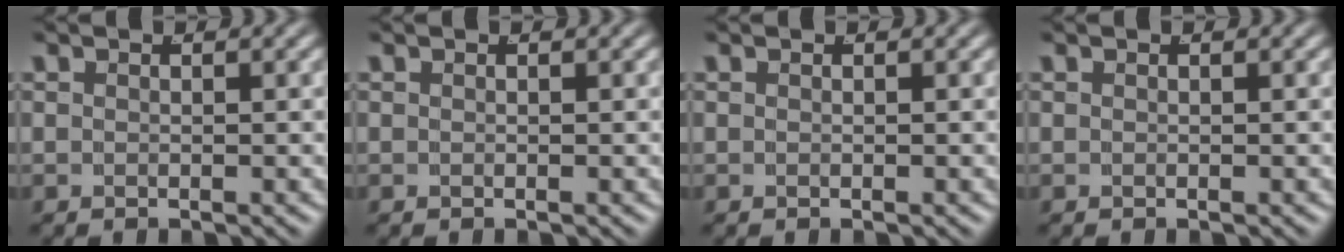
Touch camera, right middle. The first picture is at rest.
{"total": 0.0}
{"total": 0.0}
{"total": 0.0}